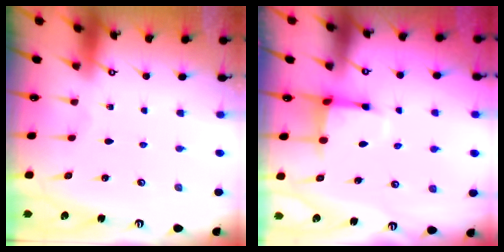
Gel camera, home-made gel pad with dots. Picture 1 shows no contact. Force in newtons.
{"total": 4.0, "press": 3.8, "slide": 1.3}